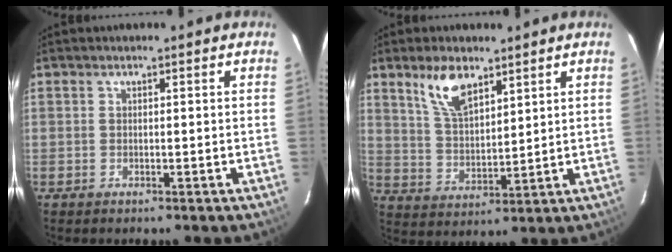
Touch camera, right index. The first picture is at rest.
{"total": 8.8, "force": [5.6, 3.8, 5.6], "torque": [-0.103, 0.008, 0.117]}